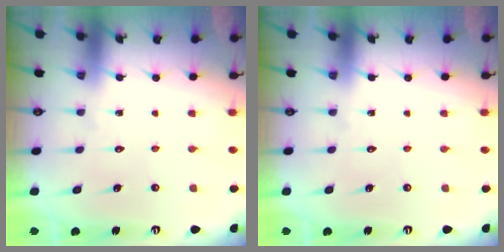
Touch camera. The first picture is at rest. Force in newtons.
{"total": 0.0}